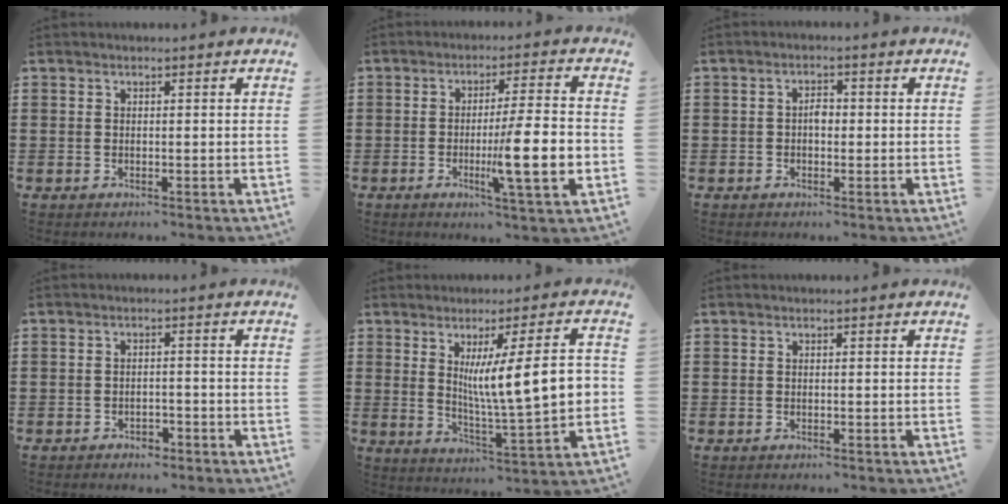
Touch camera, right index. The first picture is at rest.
{"total": 11.0, "force": [-2.6, 1.0, 10.7], "torque": [-0.166, -0.014, -0.047]}
{"total": 2.0, "force": [-0.2, 1.1, 1.7], "torque": [-0.032, 0.005, -0.005]}
{"total": 1.8, "force": [-1.6, 0.5, 0.3], "torque": [-0.013, -0.002, -0.035]}
{"total": 11.3, "force": [1.9, 1.5, 11.1], "torque": [-0.185, -0.007, 0.028]}
{"total": 0.0}